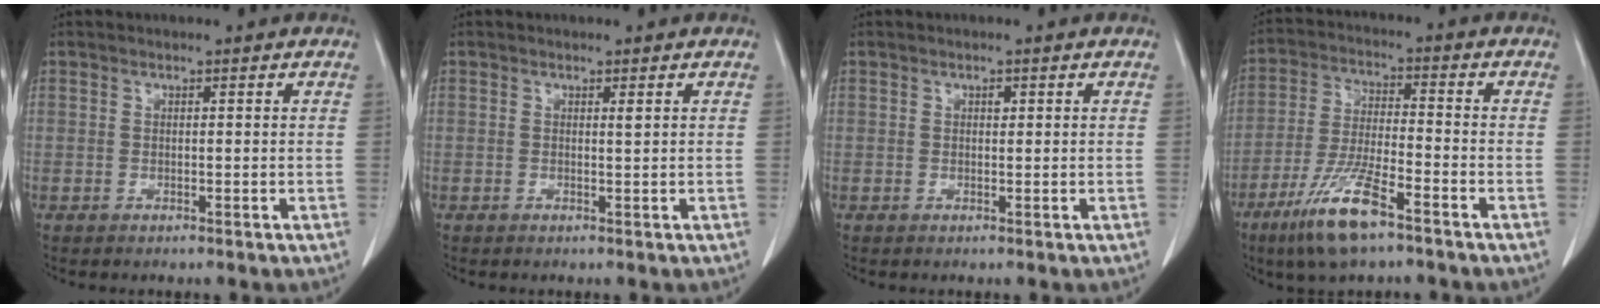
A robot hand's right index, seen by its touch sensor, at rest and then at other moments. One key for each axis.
{"total": 0.6, "fx": 0.3, "fy": -0.1, "fz": 0.5, "tx": -0.010, "ty": -0.003, "tz": 0.006}
{"total": 0.7, "fx": 0.3, "fy": 0.4, "fz": 0.5, "tx": -0.007, "ty": 0.000, "tz": 0.004}
{"total": 11.0, "fx": -7.0, "fy": 1.7, "fz": 8.3, "tx": -0.171, "ty": -0.025, "tz": -0.131}